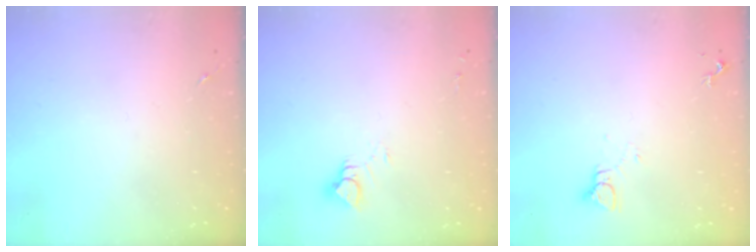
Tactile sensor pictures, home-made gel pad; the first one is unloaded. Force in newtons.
{"total": 4.5, "press": 4.5, "slide": 0.2}
{"total": 3.2, "press": 3.2, "slide": 0.2}